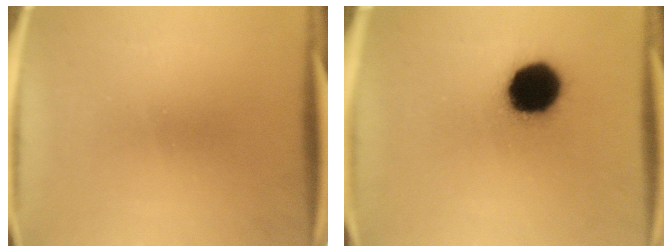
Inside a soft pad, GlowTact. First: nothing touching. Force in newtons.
{"total": 17.0}